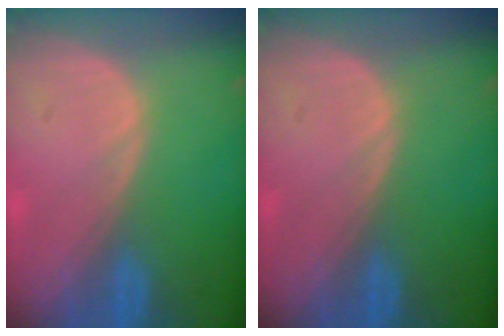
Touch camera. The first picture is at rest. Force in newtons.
{"total": 0.0}